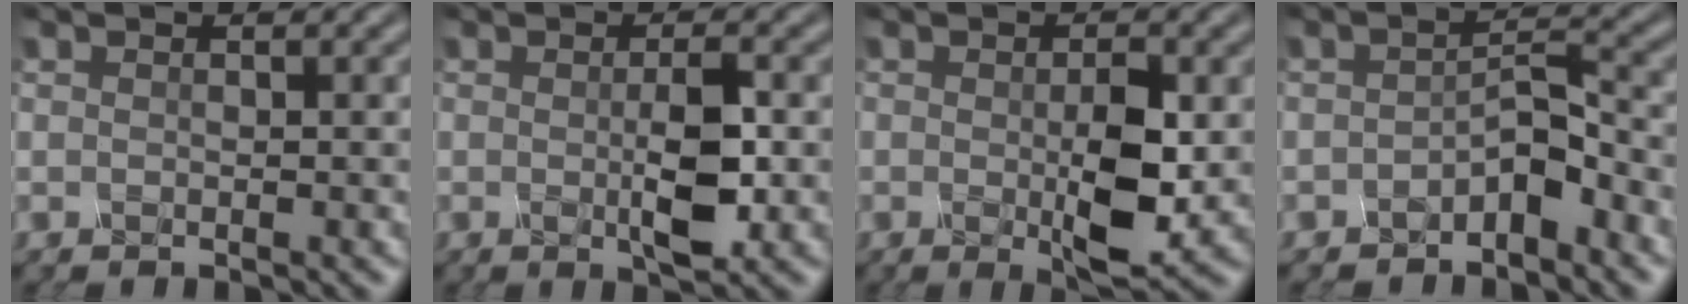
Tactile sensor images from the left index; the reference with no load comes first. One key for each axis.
{"total": 3.1, "fx": -0.3, "fy": 0.5, "fz": 3.1, "tx": -0.074, "ty": -0.005, "tz": 0.000}
{"total": 4.9, "fx": -0.6, "fy": 1.4, "fz": 4.7, "tx": -0.100, "ty": -0.010, "tz": -0.001}
{"total": 2.0, "fx": -1.5, "fy": 0.1, "fz": 1.3, "tx": -0.039, "ty": 0.009, "tz": -0.024}